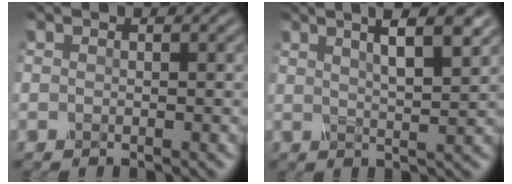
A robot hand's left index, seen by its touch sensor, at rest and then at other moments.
{"total": 7.0, "force": [3.7, 2.0, 5.6], "torque": [-0.057, 0.027, 0.034]}